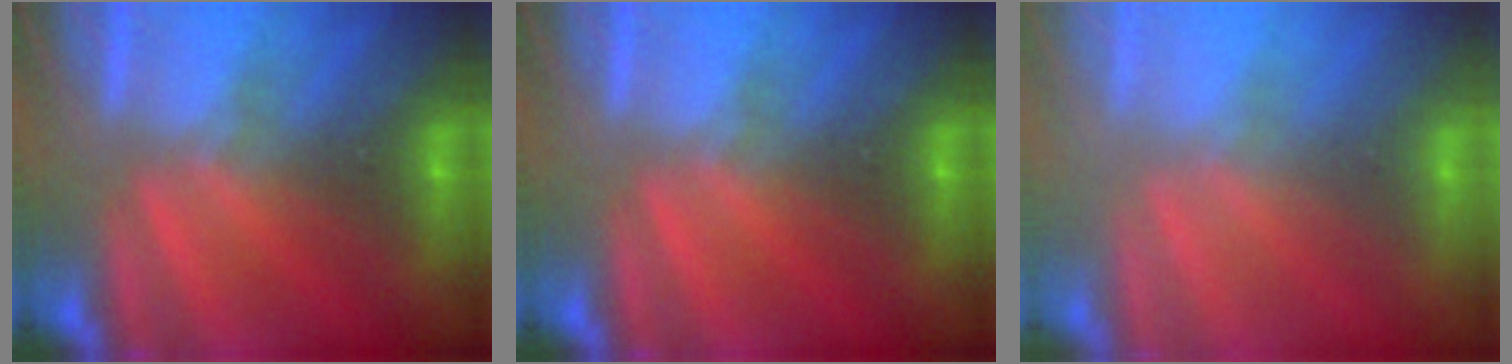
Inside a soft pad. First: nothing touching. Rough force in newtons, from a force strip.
{"total": 0.0}
{"total": 2.6}